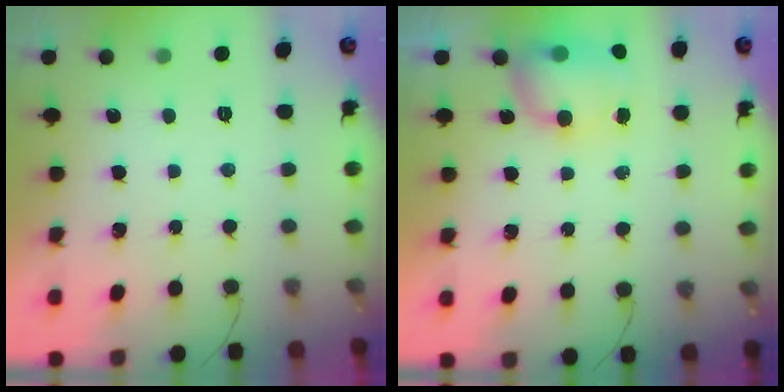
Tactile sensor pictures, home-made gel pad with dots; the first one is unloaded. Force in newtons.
{"total": 7.0, "press": 6.8, "slide": 1.3}